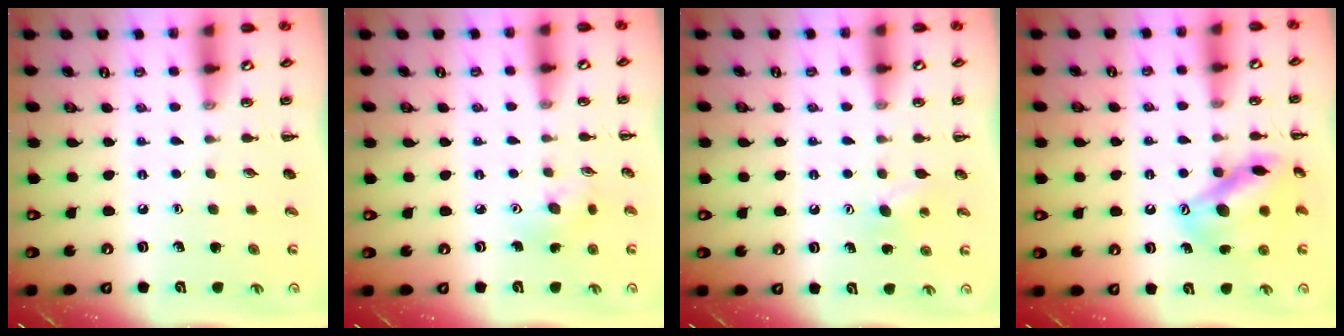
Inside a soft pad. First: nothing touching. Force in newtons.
{"total": 3.2, "press": 3.1, "slide": 0.8}
{"total": 5.1, "press": 5.0, "slide": 0.9}
{"total": 14.4, "press": 14.2, "slide": 2.5}